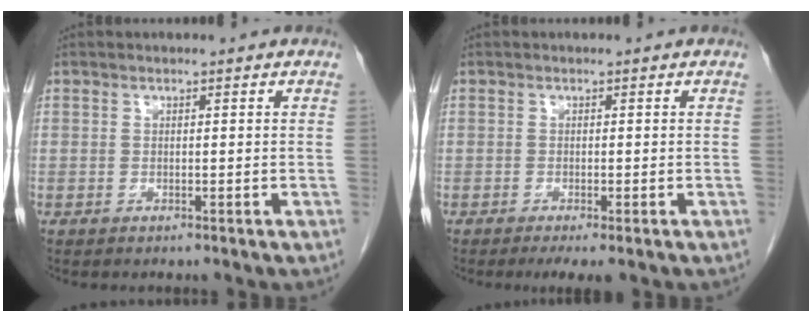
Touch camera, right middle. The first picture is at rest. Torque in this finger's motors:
{"motor_torque": [0.38, -0.23, 0.05, 0.01]}